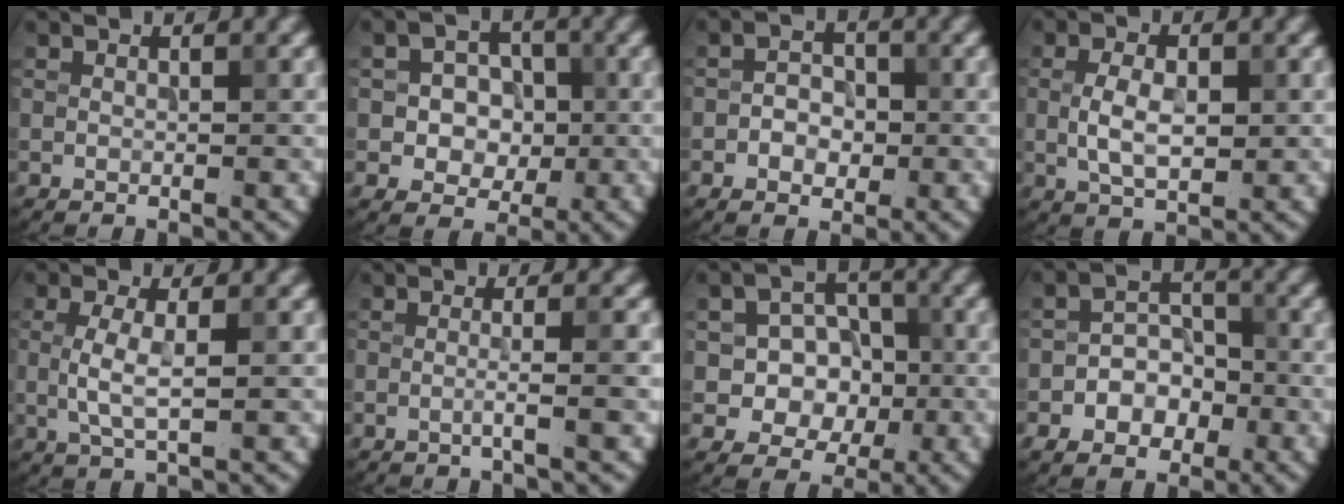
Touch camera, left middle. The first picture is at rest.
{"total": 4.1, "force": [-0.4, 3.5, 2.1], "torque": [-0.016, -0.003, -0.023]}
{"total": 2.6, "force": [-0.7, 2.0, 1.6], "torque": [-0.021, 0.002, -0.016]}
{"total": 4.0, "force": [0.0, 2.2, 3.4], "torque": [-0.071, 0.000, 0.002]}
{"total": 3.0, "force": [0.1, 0.8, 2.9], "torque": [-0.065, -0.001, 0.000]}
{"total": 2.2, "force": [-0.4, 0.5, 2.1], "torque": [-0.028, 0.000, -0.018]}
{"total": 6.6, "force": [-0.8, 5.6, 3.4], "torque": [-0.028, 0.008, -0.032]}
{"total": 4.1, "force": [-1.8, 3.0, 2.2], "torque": [-0.028, 0.001, -0.032]}